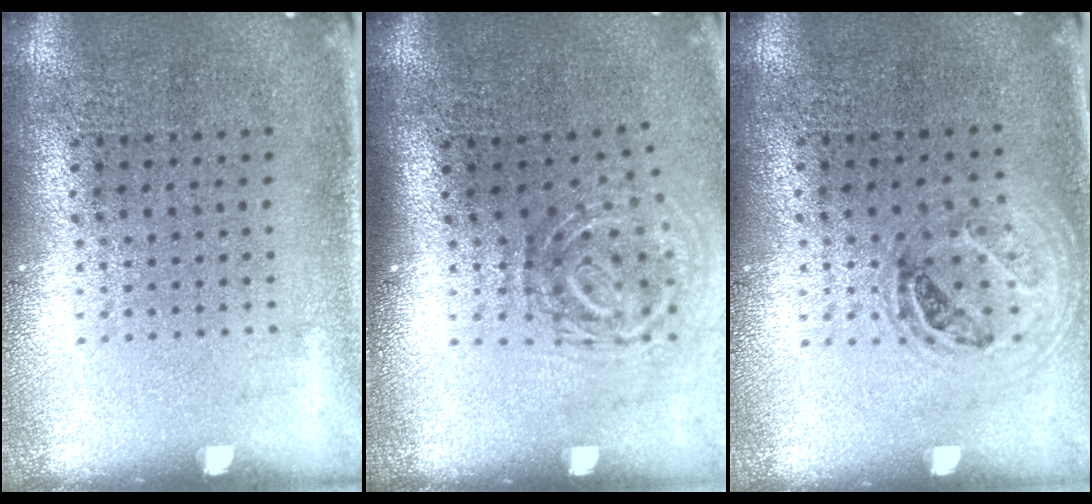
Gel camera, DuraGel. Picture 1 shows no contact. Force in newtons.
{"total": 1.8, "press": 1.2, "slide": 1.4}
{"total": 1.1, "press": 1.0, "slide": 0.4}